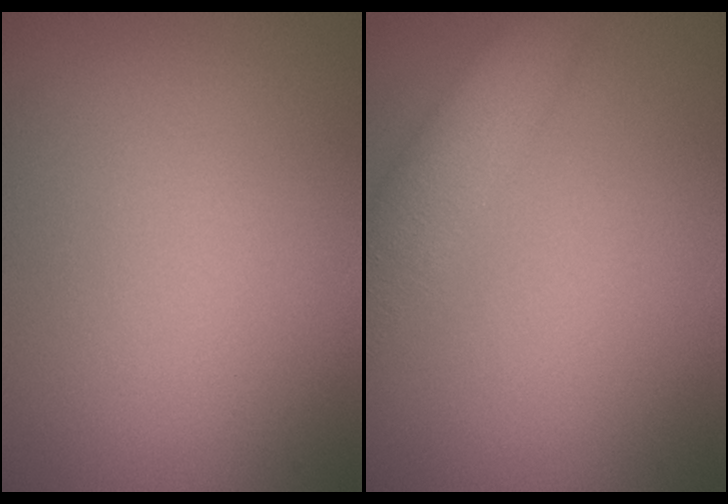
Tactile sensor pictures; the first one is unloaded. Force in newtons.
{"total": 5.5, "press": 5.5, "slide": 0.6}